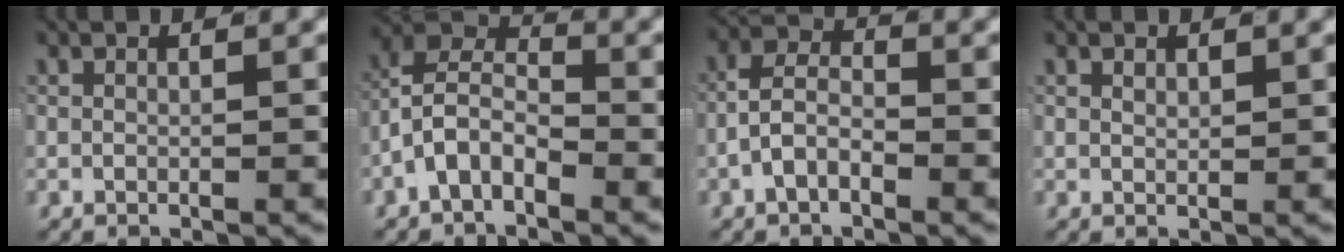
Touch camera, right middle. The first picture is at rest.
{"total": 7.0, "force": [-0.6, 5.7, 4.0], "torque": [-0.066, -0.001, -0.035]}
{"total": 3.3, "force": [-1.3, 2.1, 2.2], "torque": [-0.032, -0.005, -0.029]}
{"total": 0.6, "force": [0.5, 0.1, 0.4], "torque": [-0.007, -0.008, 0.015]}